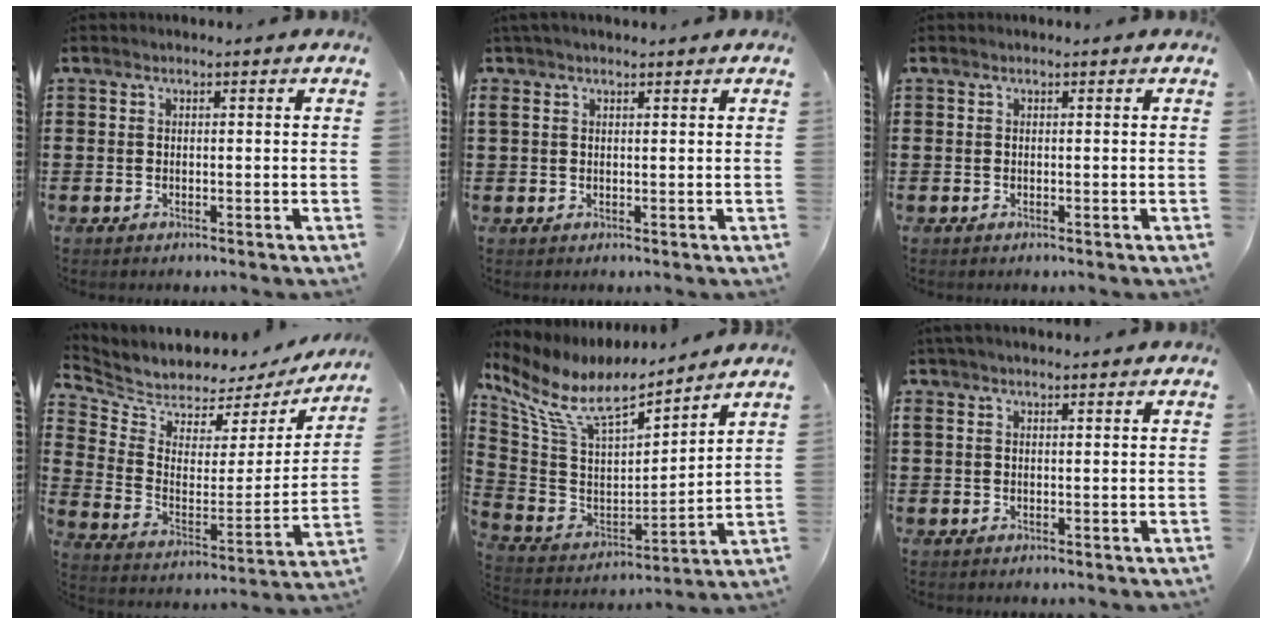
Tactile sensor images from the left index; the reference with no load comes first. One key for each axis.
{"total": 1.8, "fx": 1.2, "fy": 0.7, "fz": 1.3, "tx": -0.029, "ty": 0.005, "tz": 0.021}
{"total": 0.0}
{"total": 4.6, "fx": 4.3, "fy": 1.7, "fz": -0.2, "tx": -0.034, "ty": -0.044, "tz": 0.071}
{"total": 10.0, "fx": 7.4, "fy": 3.2, "fz": 5.9, "tx": -0.148, "ty": -0.047, "tz": 0.125}
{"total": 1.5, "fx": 0.9, "fy": 0.4, "fz": 1.1, "tx": -0.024, "ty": 0.003, "tz": 0.017}